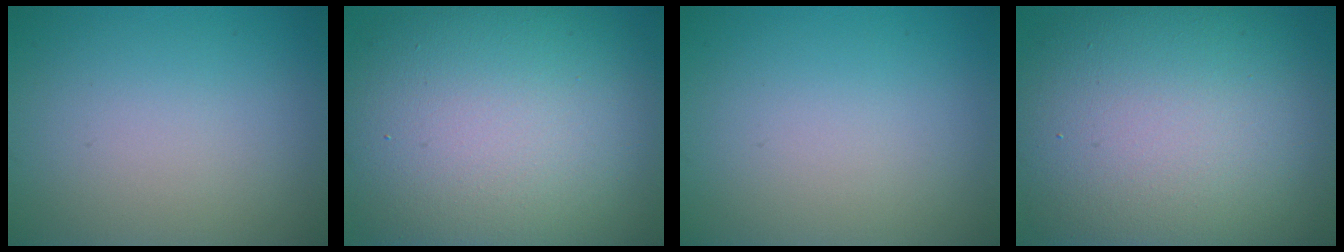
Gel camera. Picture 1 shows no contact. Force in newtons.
{"total": 13.3, "press": 13.2, "slide": 0.8}
{"total": 0.0}
{"total": 15.3, "press": 15.3, "slide": 1.0}